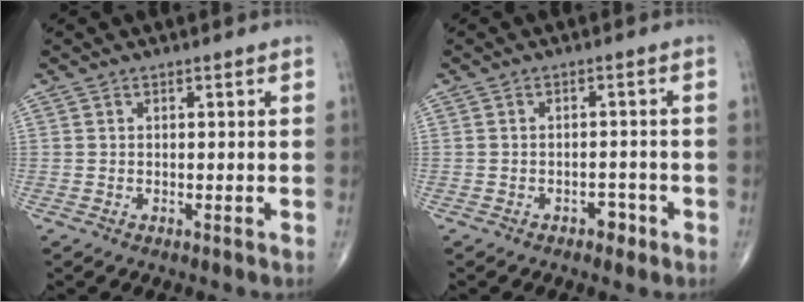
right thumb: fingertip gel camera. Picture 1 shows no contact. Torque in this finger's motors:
{"motor_torque": [2.51, 1.13, 0.10, -0.45, -0.07]}